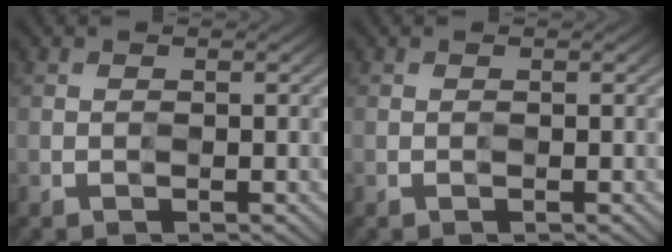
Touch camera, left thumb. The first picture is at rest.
{"total": 0.0}